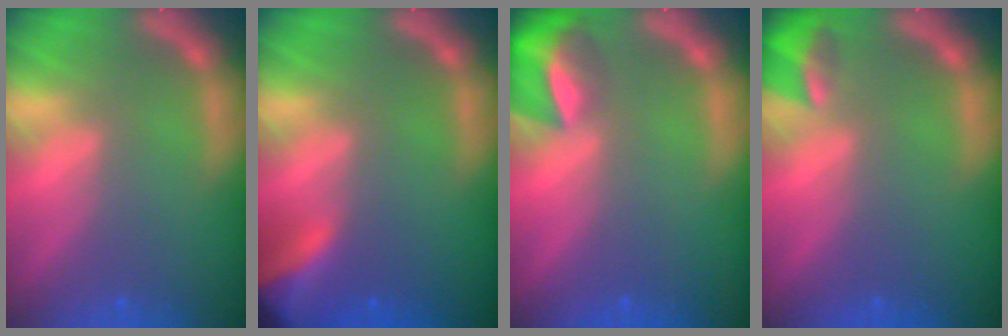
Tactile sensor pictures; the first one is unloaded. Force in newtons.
{"total": 7.4}
{"total": 6.0}
{"total": 2.9}